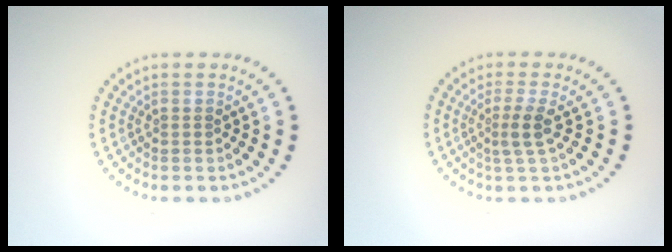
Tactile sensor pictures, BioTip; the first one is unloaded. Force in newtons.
{"total": 2.0, "press": 1.4, "slide": 1.3}